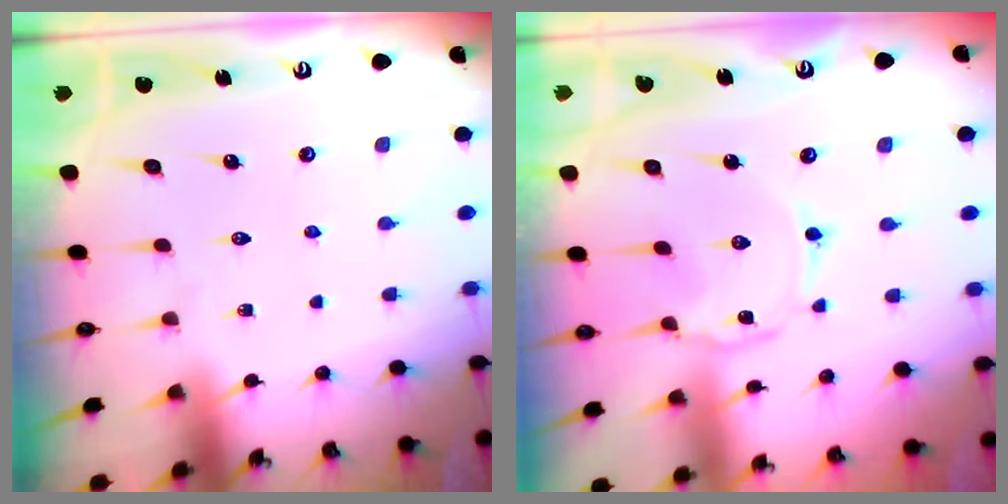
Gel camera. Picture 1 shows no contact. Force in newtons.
{"total": 1.5, "press": 1.5, "slide": 0.1}